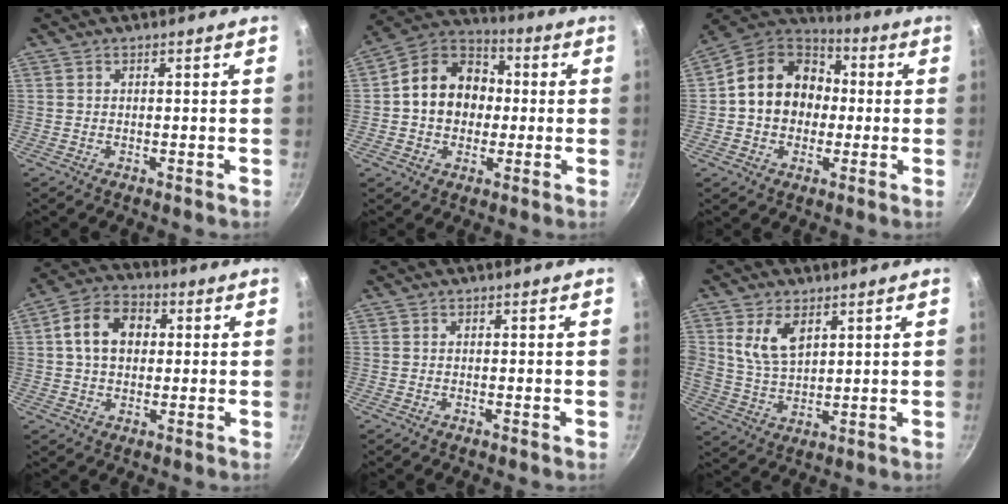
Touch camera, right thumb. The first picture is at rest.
{"total": 14.2, "force": [0.4, 11.5, 8.3], "torque": [-0.099, 0.029, -0.010]}
{"total": 16.4, "force": [0.6, 13.5, 9.2], "torque": [-0.120, 0.037, -0.004]}
{"total": 10.4, "force": [1.6, 7.6, 6.8], "torque": [-0.093, 0.019, 0.014]}
{"total": 0.0}
{"total": 8.3, "force": [3.5, 4.9, 5.7], "torque": [-0.102, -0.023, 0.072]}